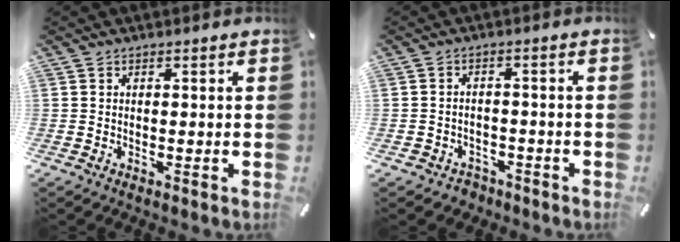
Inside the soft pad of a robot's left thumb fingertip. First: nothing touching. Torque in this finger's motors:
{"motor_torque": [-0.59, -0.01, -0.31, 0.08, -0.01]}